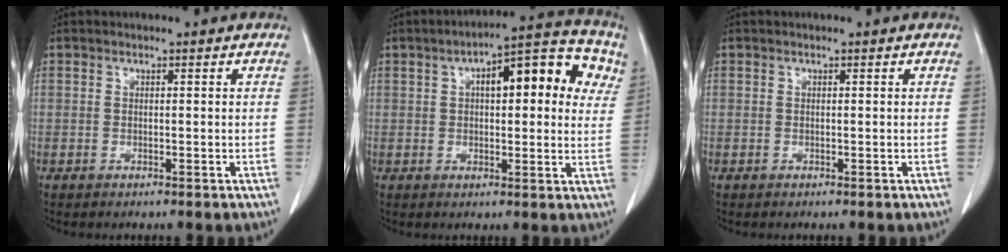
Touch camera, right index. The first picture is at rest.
{"total": 14.2, "force": [4.6, 4.9, 12.6], "torque": [-0.157, 0.038, 0.053]}
{"total": 0.0}